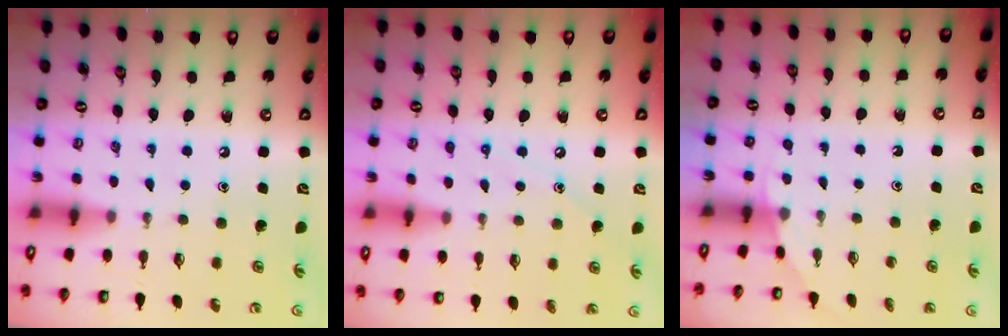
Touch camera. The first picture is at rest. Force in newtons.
{"total": 6.0, "press": 5.9, "slide": 0.8}
{"total": 2.7, "press": 2.7, "slide": 0.1}